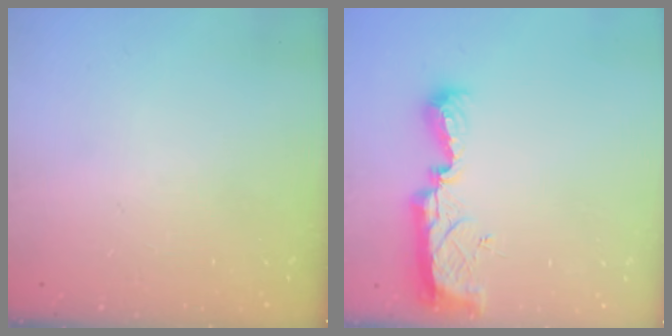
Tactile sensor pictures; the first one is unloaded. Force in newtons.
{"total": 9.4, "press": 9.4, "slide": 0.4}